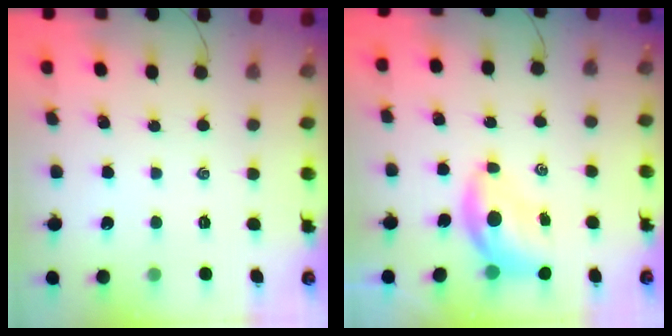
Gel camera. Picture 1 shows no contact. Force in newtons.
{"total": 7.0, "press": 6.8, "slide": 1.4}